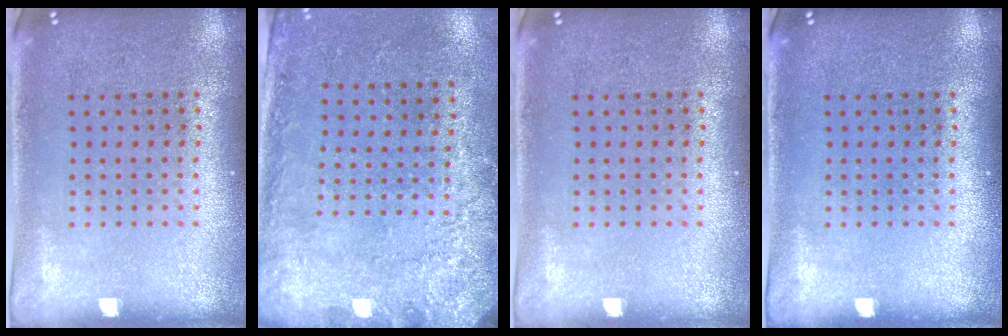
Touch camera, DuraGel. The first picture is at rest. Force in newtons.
{"total": 2.7, "press": 2.0, "slide": 1.8}
{"total": 0.0}
{"total": 0.0}